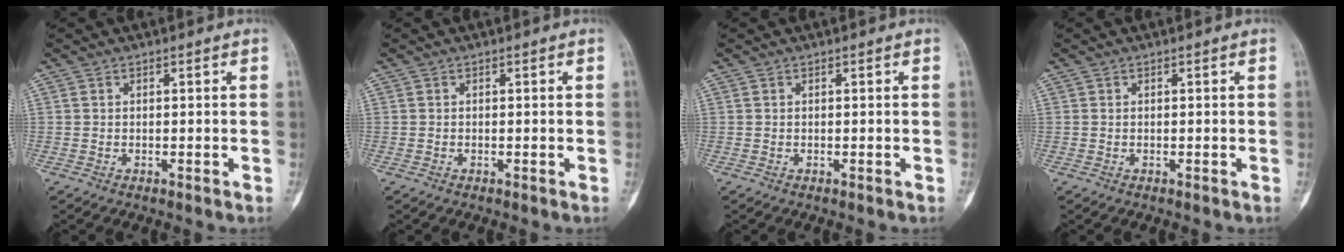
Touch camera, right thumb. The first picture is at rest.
{"total": 0.0}
{"total": 0.0}
{"total": 0.0}